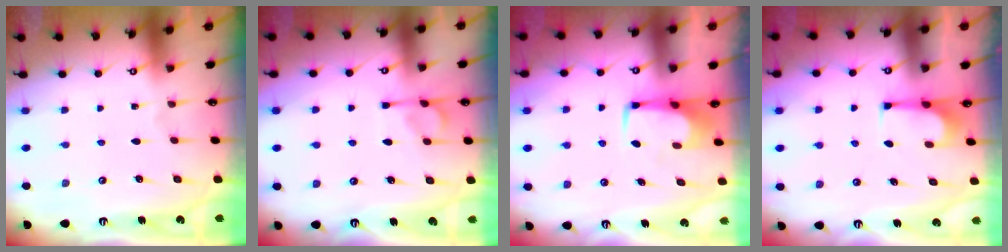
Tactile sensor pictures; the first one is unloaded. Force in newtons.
{"total": 7.2, "press": 7.1, "slide": 0.9}
{"total": 1.6, "press": 1.4, "slide": 0.7}
{"total": 2.1, "press": 1.9, "slide": 0.8}